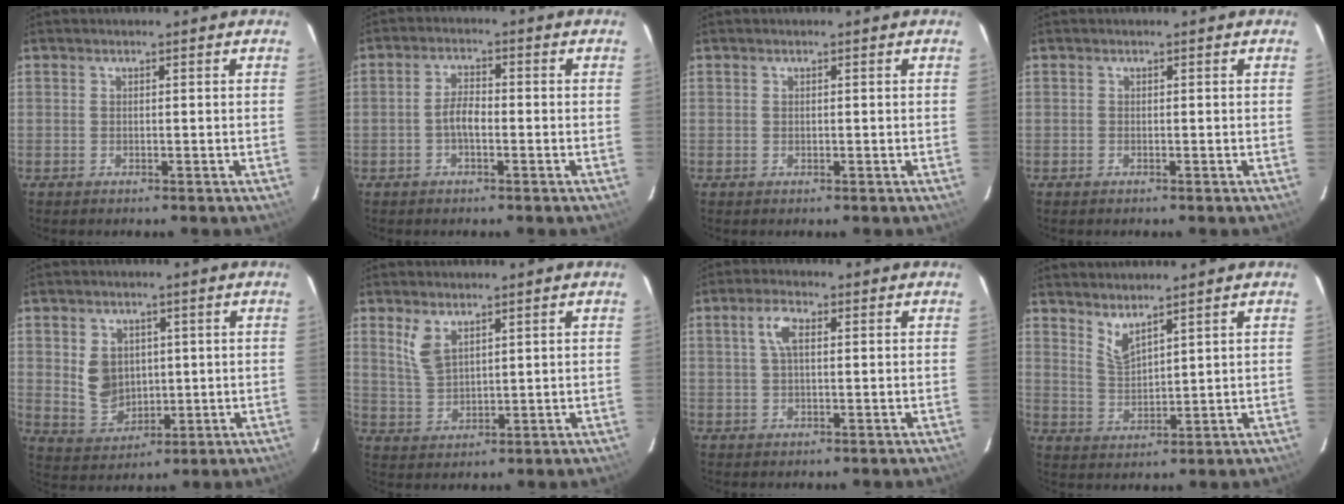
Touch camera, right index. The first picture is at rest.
{"total": 3.4, "force": [-1.2, 1.4, 2.9], "torque": [-0.061, 0.009, -0.023]}
{"total": 0.0}
{"total": 0.0}
{"total": 7.8, "force": [1.1, 6.4, 4.4], "torque": [-0.091, 0.002, 0.038]}
{"total": 5.4, "force": [3.3, 2.4, 3.5], "torque": [-0.072, -0.001, 0.072]}
{"total": 4.0, "force": [1.0, 1.6, 3.5], "torque": [-0.069, 0.009, 0.020]}
{"total": 4.5, "force": [3.8, 0.9, 2.3], "torque": [-0.044, -0.007, 0.075]}